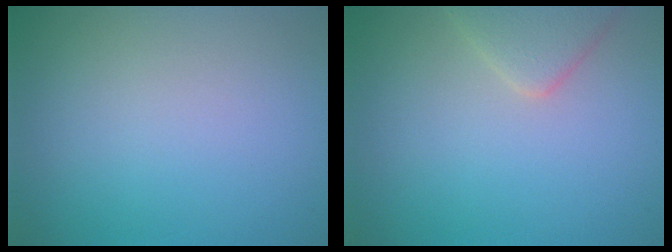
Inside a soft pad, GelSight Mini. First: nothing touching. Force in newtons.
{"total": 2.8, "press": 2.8, "slide": 0.1}